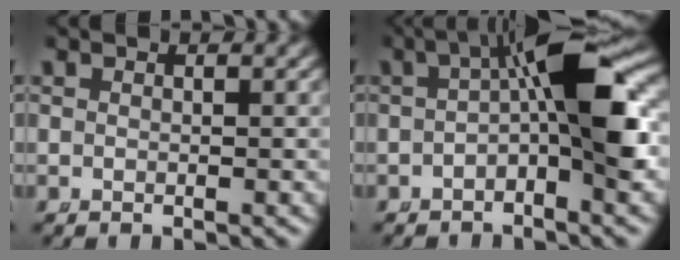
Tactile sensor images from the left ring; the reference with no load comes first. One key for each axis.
{"total": 8.2, "fx": -0.2, "fy": 2.4, "fz": 7.9, "tx": -0.127, "ty": 0.003, "tz": 0.004}